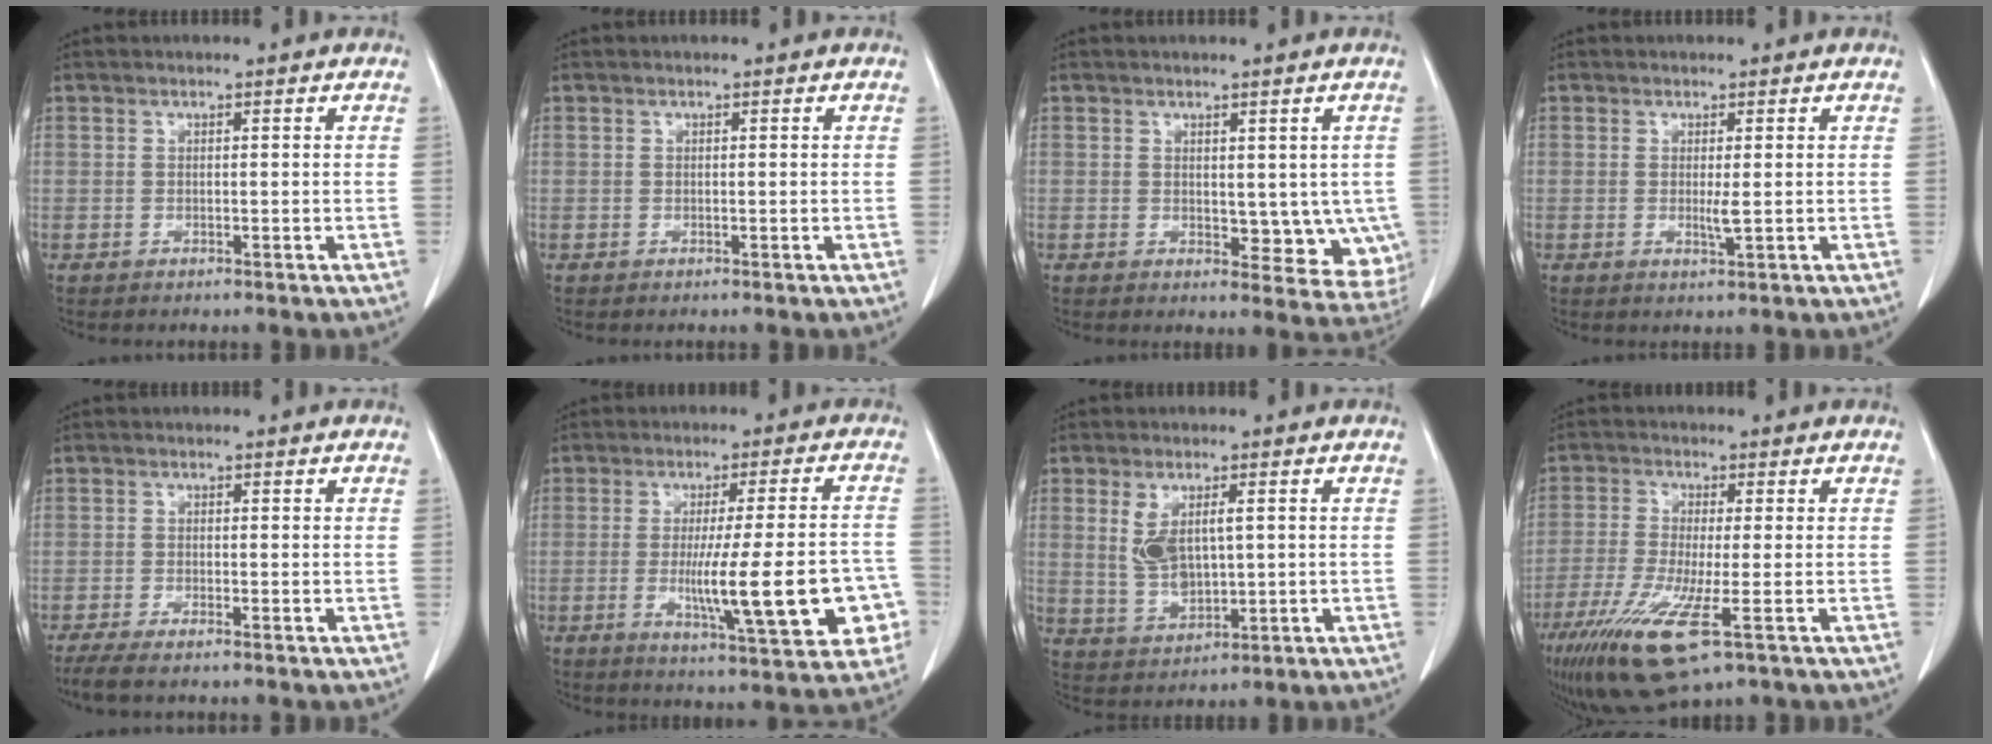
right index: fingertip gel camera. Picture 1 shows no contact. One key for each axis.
{"total": 0.0}
{"total": 7.8, "fx": -0.2, "fy": 4.7, "fz": 6.2, "tx": -0.050, "ty": -0.009, "tz": 0.009}
{"total": 1.7, "fx": 0.1, "fy": 0.0, "fz": 1.7, "tx": -0.033, "ty": -0.004, "tz": 0.005}
{"total": 3.6, "fx": -2.8, "fy": 0.1, "fz": 2.3, "tx": -0.038, "ty": -0.007, "tz": -0.051}
{"total": 16.4, "fx": -4.0, "fy": 2.0, "fz": 15.8, "tx": -0.192, "ty": 0.004, "tz": -0.042}
{"total": 7.3, "fx": 1.1, "fy": 4.1, "fz": 5.9, "tx": -0.121, "ty": 0.012, "tz": 0.035}
{"total": 11.5, "fx": -5.4, "fy": 1.5, "fz": 10.0, "tx": -0.199, "ty": -0.036, "tz": -0.096}